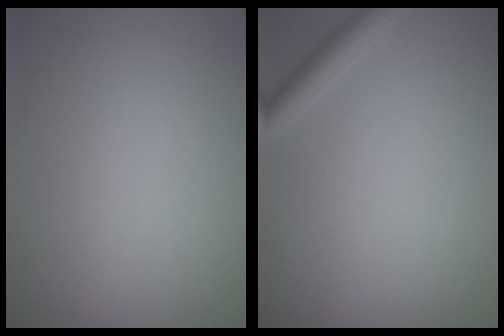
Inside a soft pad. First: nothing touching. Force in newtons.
{"total": 1.9, "press": 1.9, "slide": 0.1}